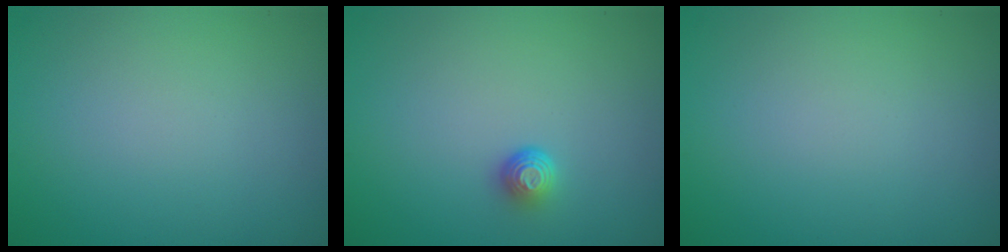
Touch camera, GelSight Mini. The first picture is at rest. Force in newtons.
{"total": 1.5, "press": 1.0, "slide": 1.1}
{"total": 0.0}